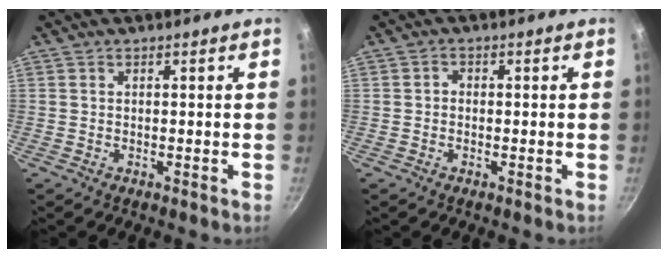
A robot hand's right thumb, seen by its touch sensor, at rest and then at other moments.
{"total": 1.2, "force": [-0.3, 1.0, 0.5], "torque": [-0.008, 0.006, -0.006]}